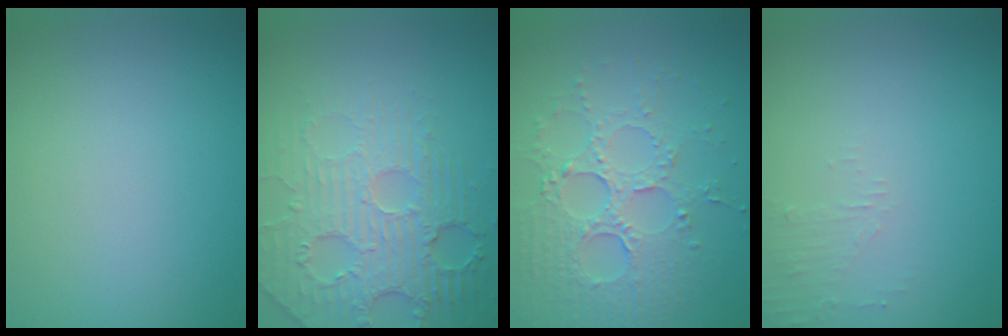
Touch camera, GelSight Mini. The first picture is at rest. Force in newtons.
{"total": 4.5, "press": 4.2, "slide": 1.6}
{"total": 4.0, "press": 3.8, "slide": 1.3}
{"total": 1.3, "press": 1.2, "slide": 0.3}